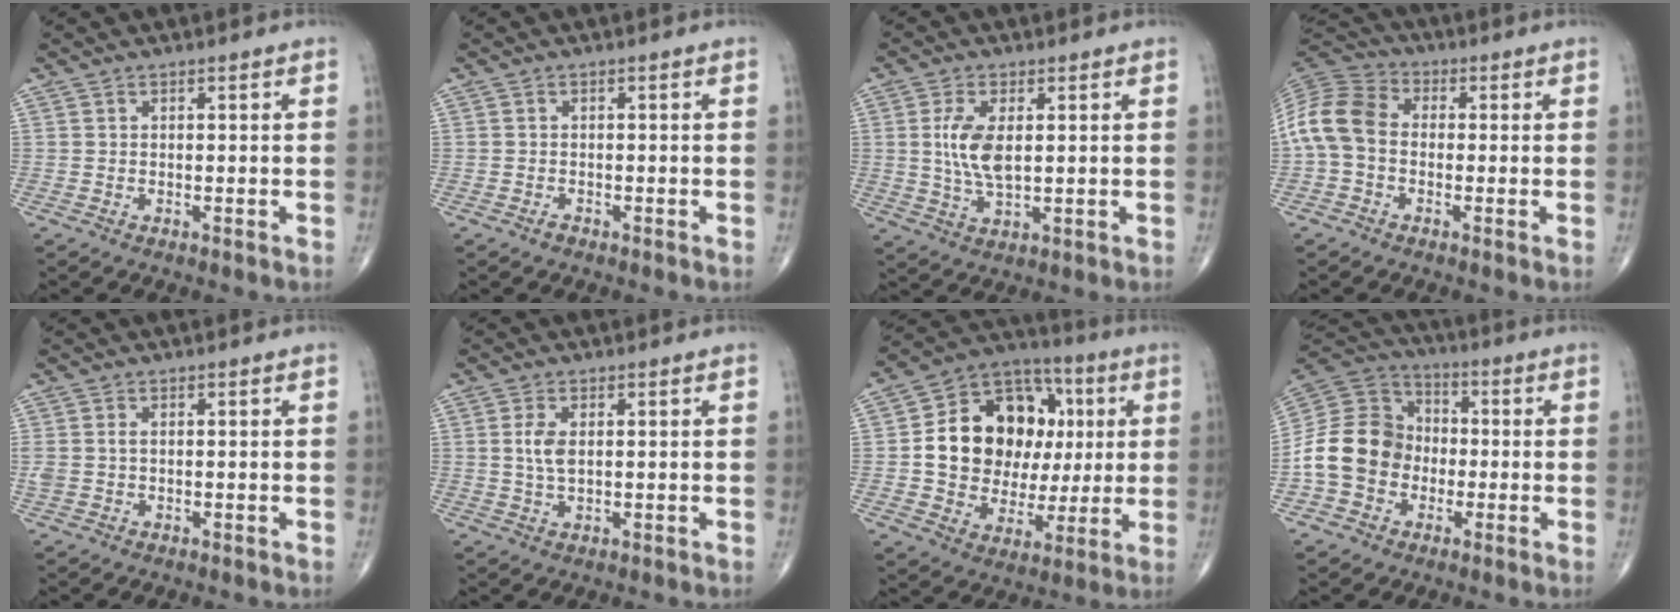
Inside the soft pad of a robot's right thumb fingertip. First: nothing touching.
{"total": 0.8, "force": [-0.6, 0.5, 0.2], "torque": [-0.004, 0.001, -0.014]}
{"total": 7.4, "force": [1.1, 3.3, 6.5], "torque": [-0.138, -0.009, 0.024]}
{"total": 10.4, "force": [-0.9, 7.7, 7.0], "torque": [-0.139, 0.028, -0.034]}
{"total": 2.2, "force": [0.1, 1.4, 1.7], "torque": [-0.053, 0.005, 0.004]}
{"total": 3.9, "force": [0.6, 1.9, 3.3], "torque": [-0.075, -0.003, 0.013]}
{"total": 21.5, "force": [2.9, 16.2, 13.8], "torque": [-0.178, 0.022, 0.054]}
{"total": 14.1, "force": [-3.0, 11.9, 6.8], "torque": [-0.113, 0.041, -0.063]}